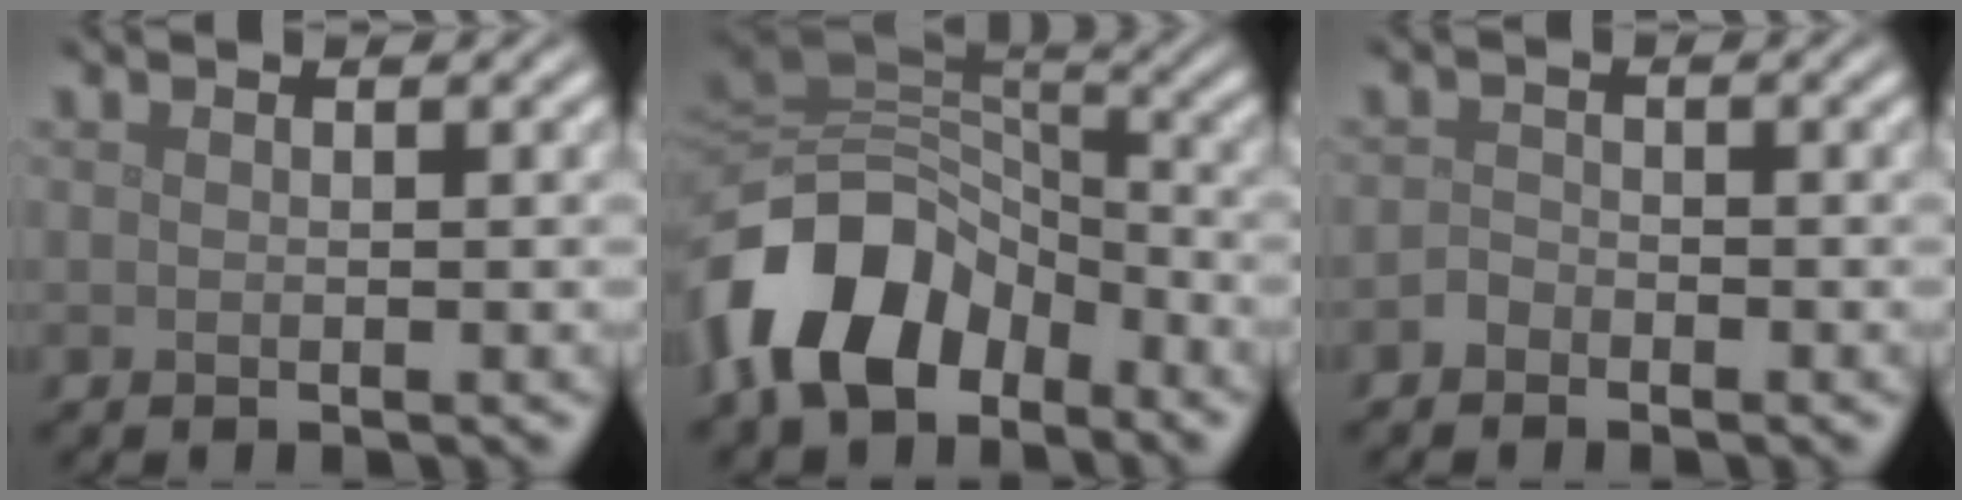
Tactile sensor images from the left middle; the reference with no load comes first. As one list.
[{"total": 10.8, "force": [-5.5, 6.9, 6.2], "torque": [-0.114, 0.005, -0.112]}, {"total": 1.1, "force": [-0.8, 0.7, 0.2], "torque": [-0.002, 0.003, -0.019]}]